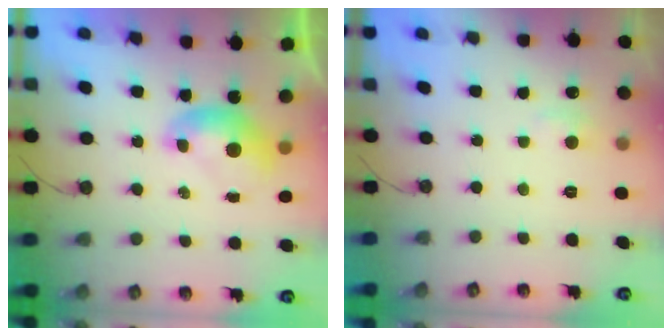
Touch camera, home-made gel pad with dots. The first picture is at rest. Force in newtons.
{"total": 2.5, "press": 2.4, "slide": 0.5}